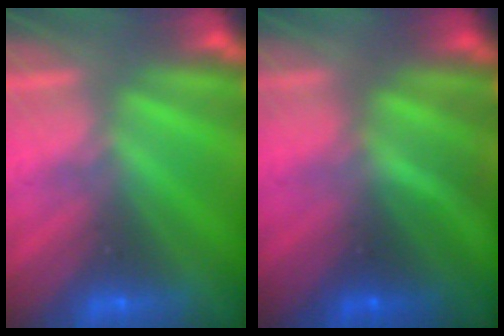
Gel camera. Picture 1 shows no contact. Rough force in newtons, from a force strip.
{"total": 1.3}